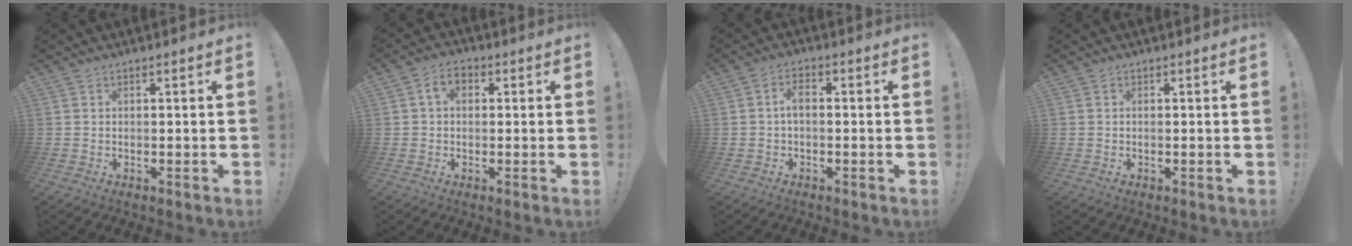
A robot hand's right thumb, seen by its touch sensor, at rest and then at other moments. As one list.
[{"total": 3.2, "force": [0.5, 2.1, 2.3], "torque": [-0.032, 0.004, 0.007]}, {"total": 3.7, "force": [-0.4, 1.7, 3.3], "torque": [-0.065, 0.011, -0.006]}, {"total": 0.0}]